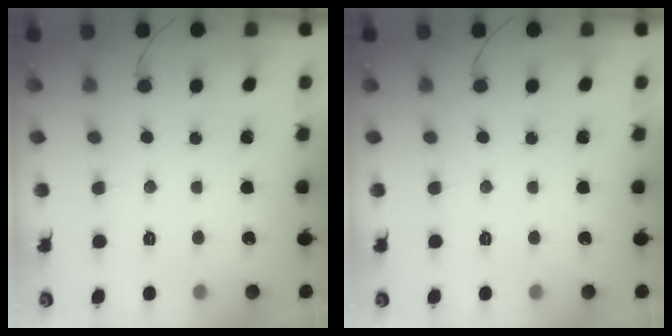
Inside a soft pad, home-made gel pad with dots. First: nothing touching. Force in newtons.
{"total": 0.0}